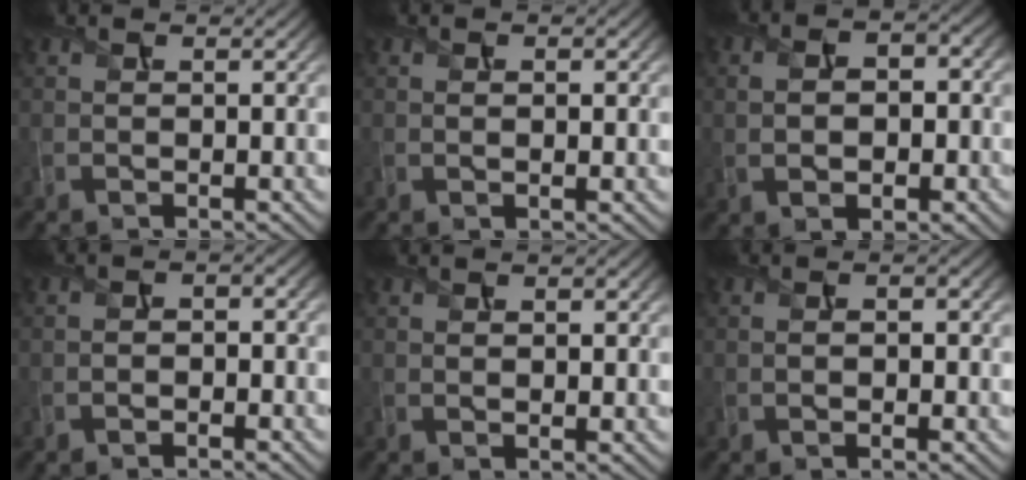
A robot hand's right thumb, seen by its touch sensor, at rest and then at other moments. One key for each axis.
{"total": 1.3, "fx": 0.1, "fy": 0.5, "fz": 1.2, "tx": -0.020, "ty": -0.005, "tz": 0.002}
{"total": 5.8, "fx": -0.7, "fy": 3.7, "fz": 4.4, "tx": -0.060, "ty": -0.006, "tz": -0.015}
{"total": 2.4, "fx": -1.1, "fy": 1.1, "fz": 1.8, "tx": -0.020, "ty": 0.002, "tz": -0.025}
{"total": 1.6, "fx": 0.3, "fy": 0.7, "fz": 1.4, "tx": -0.024, "ty": -0.005, "tz": 0.007}
{"total": 2.9, "fx": 0.0, "fy": 1.6, "fz": 2.4, "tx": -0.016, "ty": -0.005, "tz": -0.009}